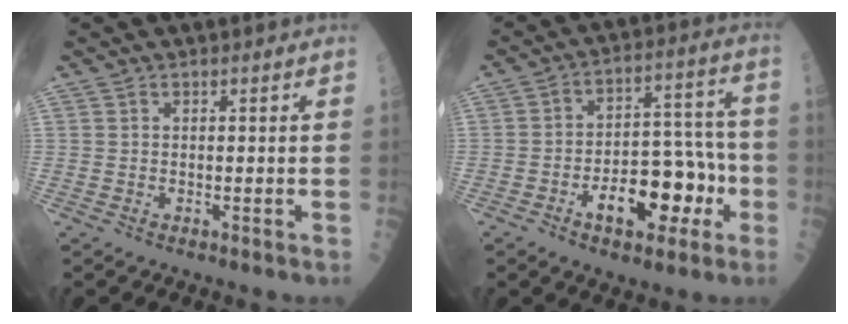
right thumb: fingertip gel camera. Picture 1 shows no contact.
{"total": 15.2, "force": [-5.5, 8.2, 11.6], "torque": [-0.132, 0.054, -0.078]}